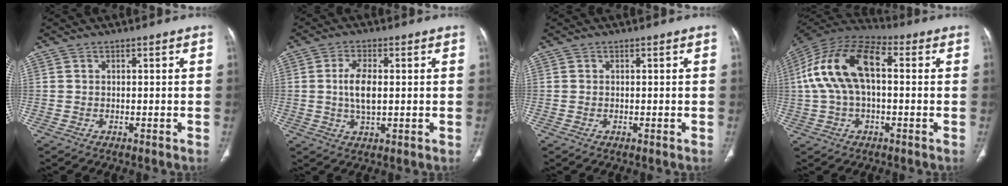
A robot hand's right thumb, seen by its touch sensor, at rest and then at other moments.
{"total": 5.8, "force": [0.4, 2.5, 5.3], "torque": [-0.106, -0.003, 0.006]}
{"total": 0.0}
{"total": 16.6, "force": [1.9, 8.8, 13.9], "torque": [-0.272, 0.044, 0.028]}